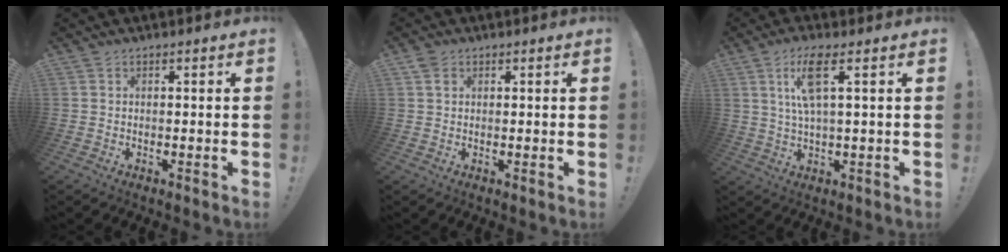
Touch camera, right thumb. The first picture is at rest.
{"total": 1.8, "force": [1.1, 1.1, 0.9], "torque": [-0.002, -0.005, 0.018]}
{"total": 8.8, "force": [3.2, 1.8, 8.0], "torque": [-0.153, 0.004, 0.056]}